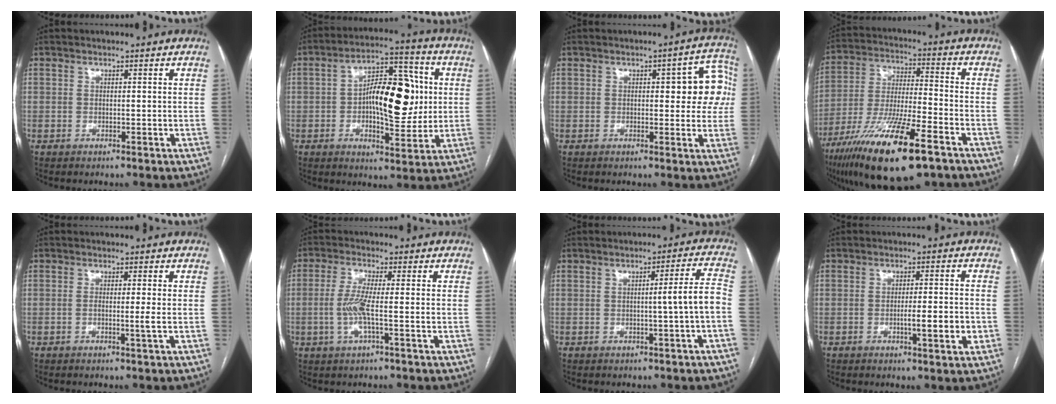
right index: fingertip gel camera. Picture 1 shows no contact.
{"total": 14.4, "force": [0.7, 5.5, 13.3], "torque": [-0.208, 0.026, 0.015]}
{"total": 8.4, "force": [1.5, 3.1, 7.6], "torque": [-0.072, 0.028, 0.013]}
{"total": 20.0, "force": [-12.0, 3.2, 15.7], "torque": [-0.290, -0.042, -0.209]}
{"total": 1.7, "force": [-0.4, -0.6, 1.5], "torque": [-0.027, -0.003, -0.008]}
{"total": 5.2, "force": [-1.0, 0.1, 5.1], "torque": [-0.114, -0.005, -0.022]}
{"total": 5.1, "force": [-1.1, -0.9, 4.9], "torque": [-0.064, 0.009, -0.016]}
{"total": 5.3, "force": [-1.5, 0.4, 5.1], "torque": [-0.078, -0.003, -0.018]}